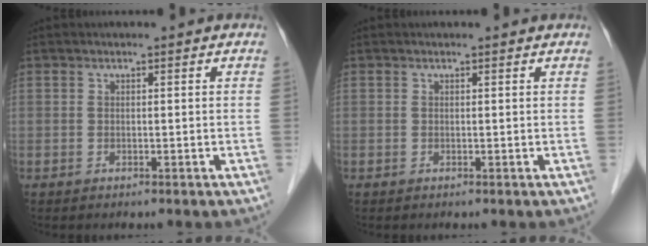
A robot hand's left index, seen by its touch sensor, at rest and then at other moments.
{"total": 1.4, "force": [1.3, 0.4, 0.3], "torque": [-0.013, 0.015, 0.011]}